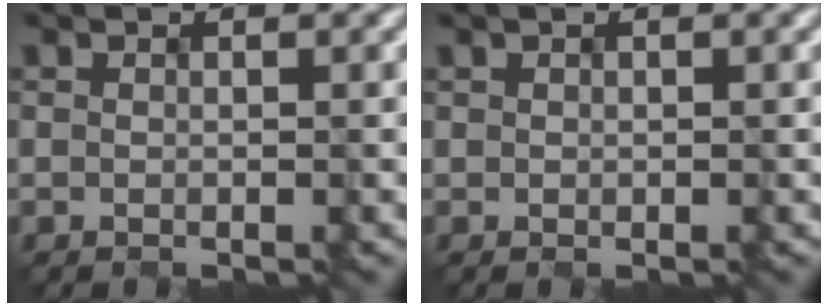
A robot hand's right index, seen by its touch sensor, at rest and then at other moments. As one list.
[{"total": 0.0}]